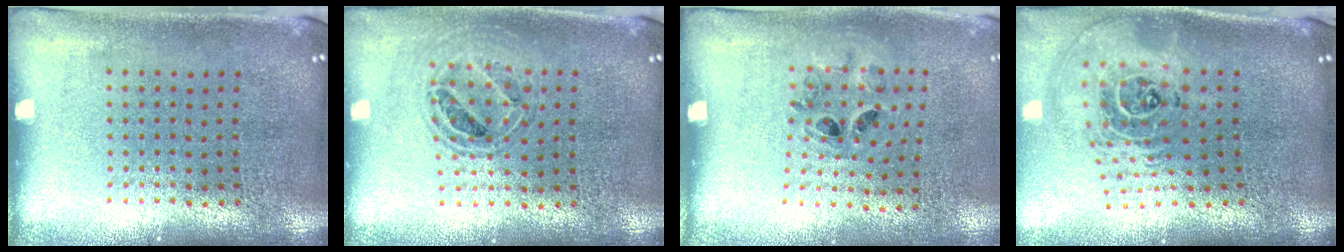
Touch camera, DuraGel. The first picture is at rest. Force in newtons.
{"total": 0.8, "press": 0.8, "slide": 0.1}
{"total": 0.9, "press": 0.8, "slide": 0.5}
{"total": 2.6, "press": 1.8, "slide": 1.9}